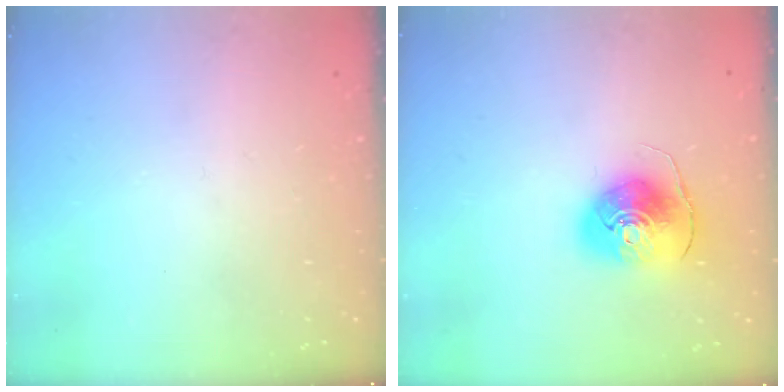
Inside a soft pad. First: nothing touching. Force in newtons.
{"total": 10.2, "press": 10.1, "slide": 1.1}